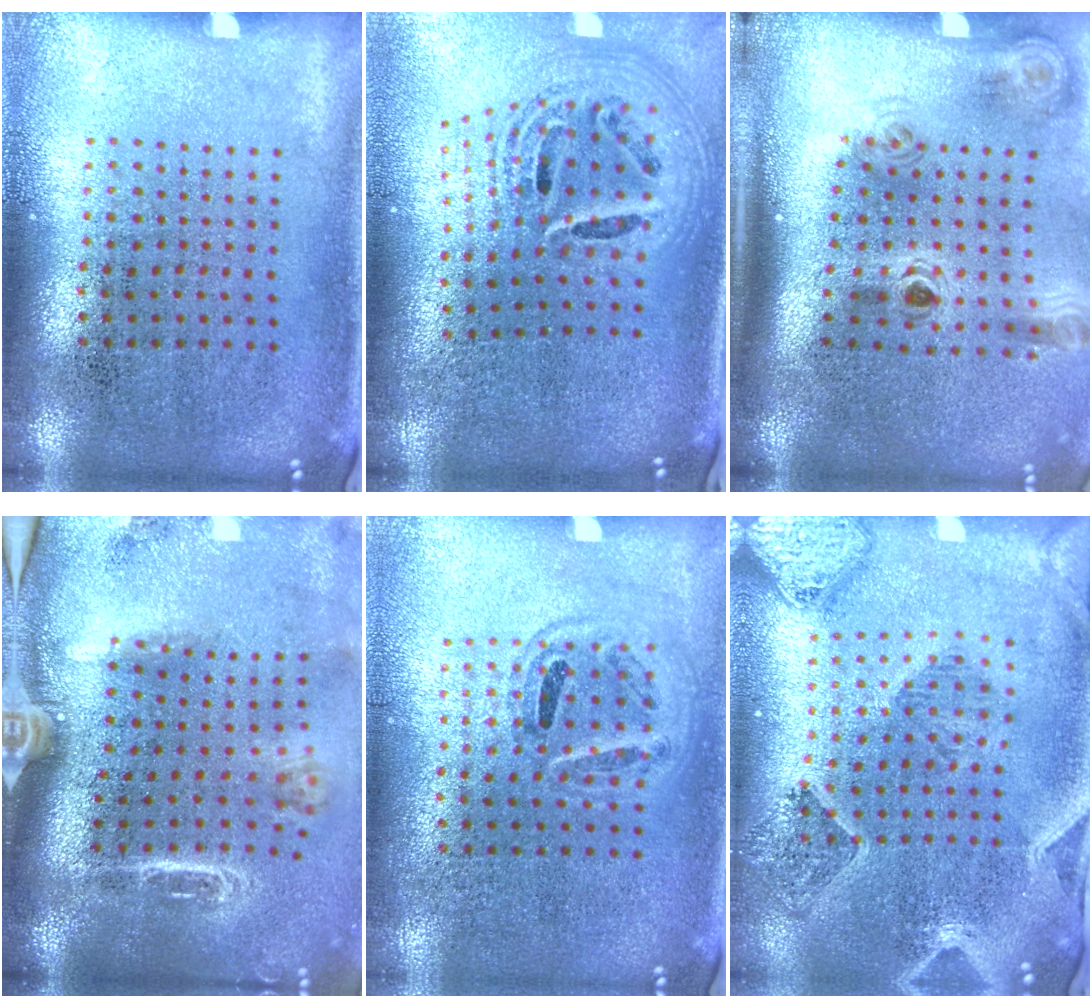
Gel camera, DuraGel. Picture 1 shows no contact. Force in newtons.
{"total": 2.7, "press": 1.9, "slide": 1.9}
{"total": 2.1, "press": 1.4, "slide": 1.5}
{"total": 2.9, "press": 2.0, "slide": 2.0}
{"total": 0.9, "press": 0.9, "slide": 0.3}
{"total": 1.5, "press": 1.4, "slide": 0.3}